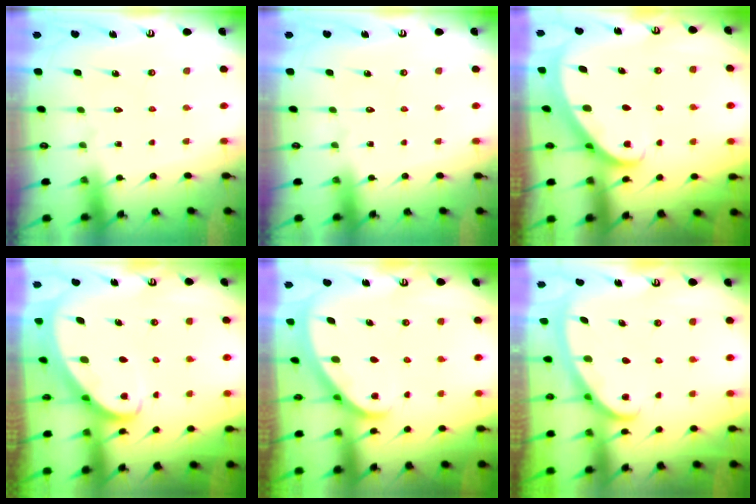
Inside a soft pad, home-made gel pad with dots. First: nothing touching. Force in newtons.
{"total": 0.0}
{"total": 2.5, "press": 2.5, "slide": 0.2}
{"total": 3.6, "press": 3.6, "slide": 0.4}
{"total": 1.8, "press": 1.8, "slide": 0.1}
{"total": 2.8, "press": 2.8, "slide": 0.4}